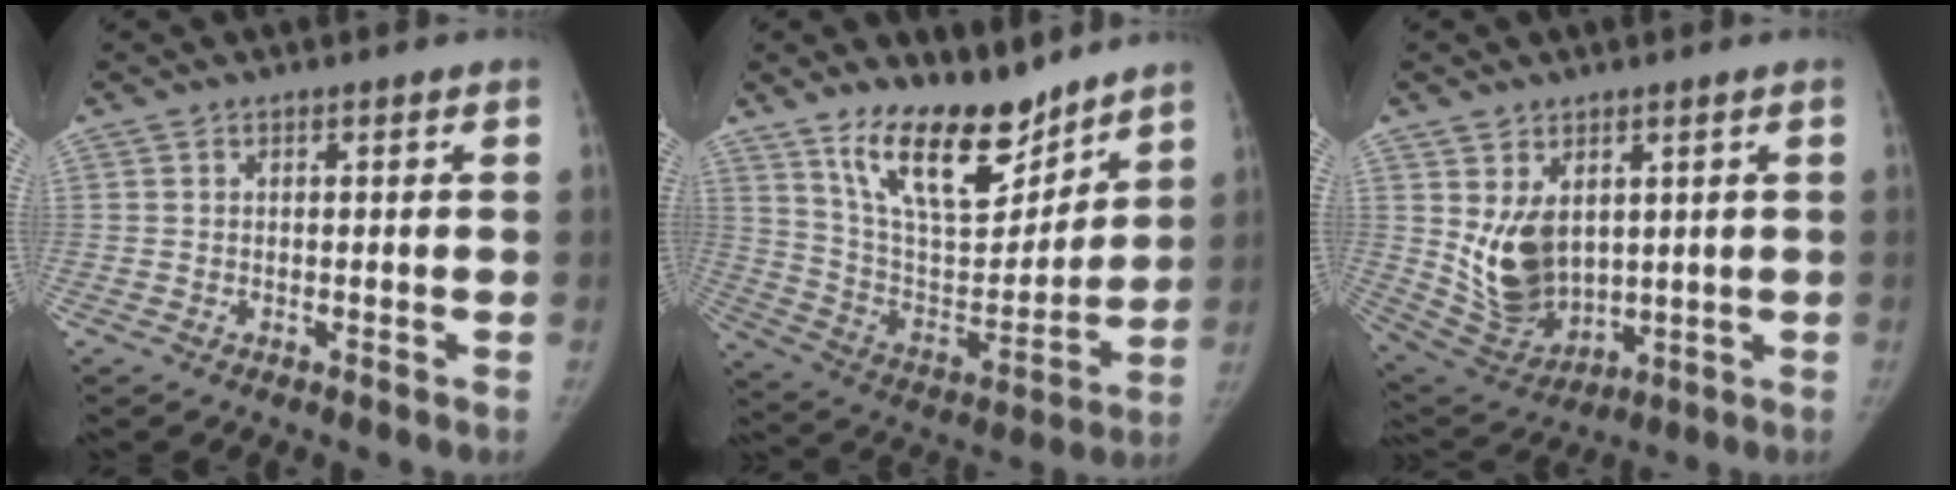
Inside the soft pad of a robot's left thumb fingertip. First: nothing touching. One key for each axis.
{"total": 19.3, "fx": 14.0, "fy": 7.9, "fz": 10.6, "tx": -0.132, "ty": -0.089, "tz": 0.250}
{"total": 11.3, "fx": 2.5, "fy": 7.8, "fz": 7.8, "tx": -0.112, "ty": -0.028, "tz": 0.075}